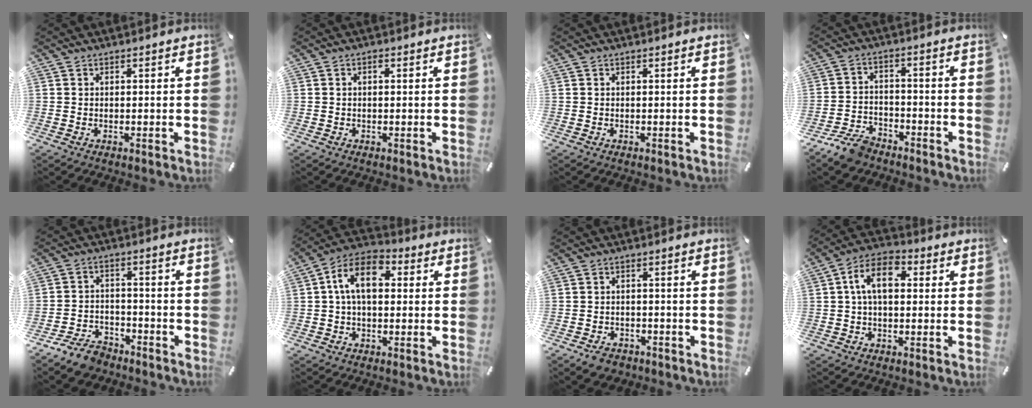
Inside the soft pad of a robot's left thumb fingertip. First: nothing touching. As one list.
[{"total": 0.8, "force": [0.0, 0.4, 0.7], "torque": [-0.013, 0.003, -0.001]}, {"total": 0.0}, {"total": 7.6, "force": [-6.1, 3.6, 2.8], "torque": [-0.056, 0.033, -0.115]}, {"total": 7.3, "force": [-5.9, 3.5, 2.3], "torque": [-0.043, 0.036, -0.112]}, {"total": 10.6, "force": [1.4, 6.5, 8.3], "torque": [-0.167, 0.012, 0.023]}, {"total": 3.4, "force": [-2.4, 2.2, 0.9], "torque": [-0.012, 0.015, -0.046]}, {"total": 9.3, "force": [1.1, 5.5, 7.4], "torque": [-0.136, 0.015, 0.021]}]